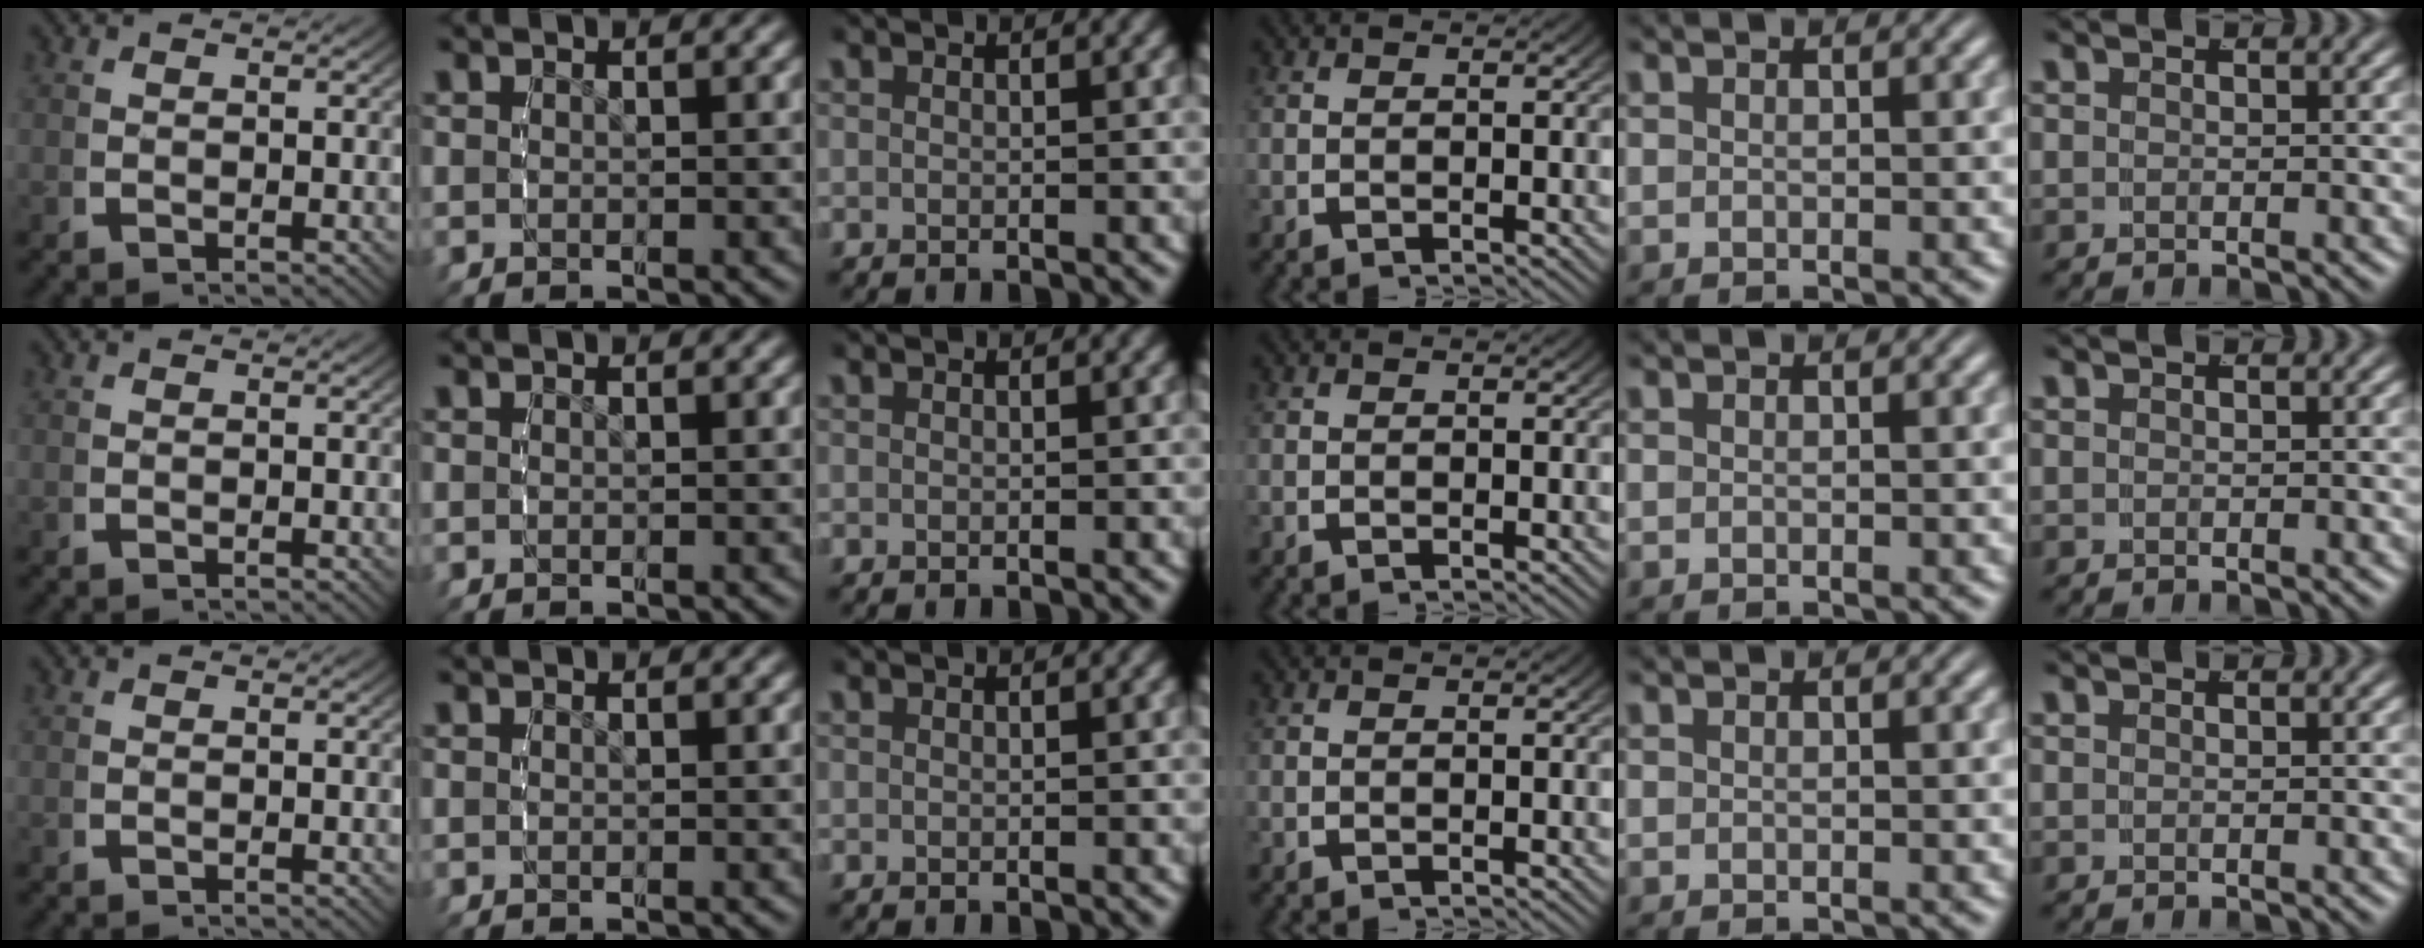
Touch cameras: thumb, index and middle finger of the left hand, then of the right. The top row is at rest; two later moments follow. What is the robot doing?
{"motion": "reach", "object": "paper"}